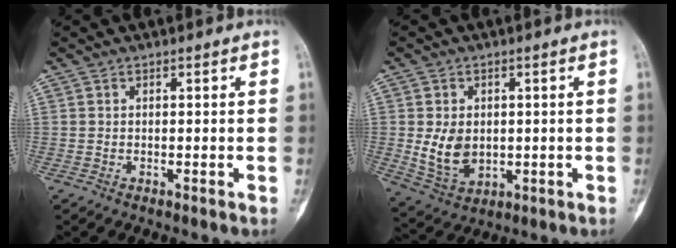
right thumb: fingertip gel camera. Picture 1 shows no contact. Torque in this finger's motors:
{"motor_torque": [-0.07, 0.26, 0.80, 0.09, 0.06]}